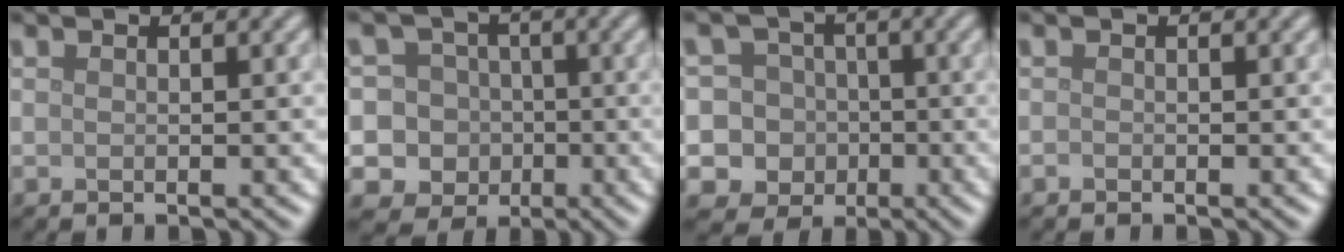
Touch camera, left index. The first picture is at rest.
{"total": 9.8, "force": [-1.9, 9.3, 2.4], "torque": [-0.048, 0.017, -0.063]}
{"total": 10.2, "force": [-1.8, 9.8, 2.4], "torque": [-0.058, 0.017, -0.056]}
{"total": 0.0}